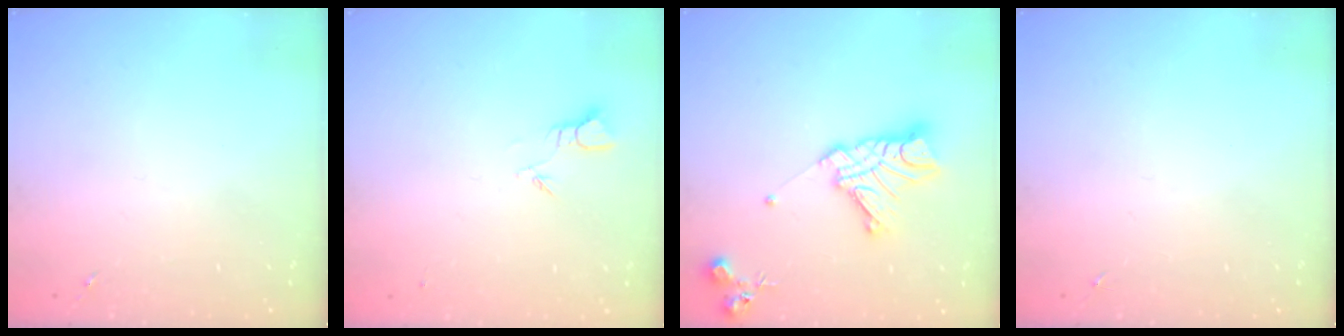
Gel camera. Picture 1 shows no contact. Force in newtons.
{"total": 2.7, "press": 2.7, "slide": 0.3}
{"total": 16.1, "press": 16.0, "slide": 1.6}
{"total": 0.0}